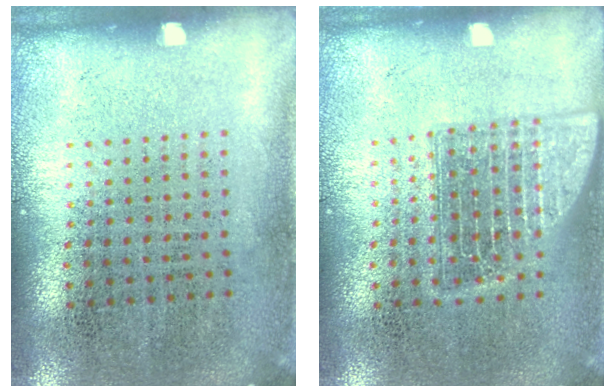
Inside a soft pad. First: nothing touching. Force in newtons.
{"total": 2.4, "press": 2.3, "slide": 0.5}